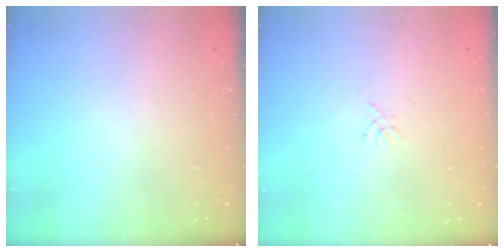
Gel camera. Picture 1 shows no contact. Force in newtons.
{"total": 2.3, "press": 2.2, "slide": 0.3}